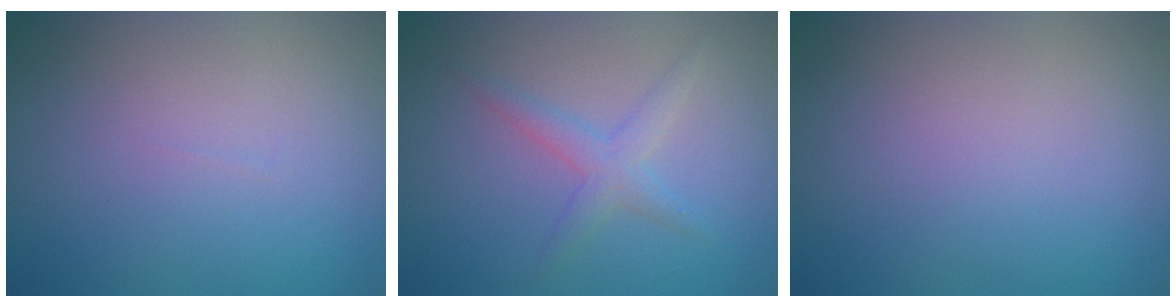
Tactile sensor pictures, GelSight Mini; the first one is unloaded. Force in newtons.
{"total": 2.3, "press": 2.3, "slide": 0.1}
{"total": 0.0}